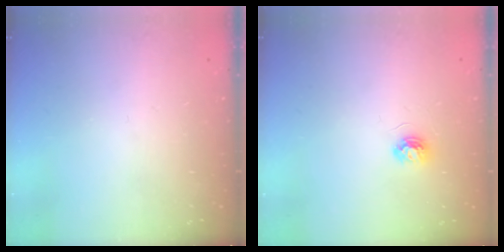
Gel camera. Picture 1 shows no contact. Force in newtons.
{"total": 3.8, "press": 3.8, "slide": 0.4}